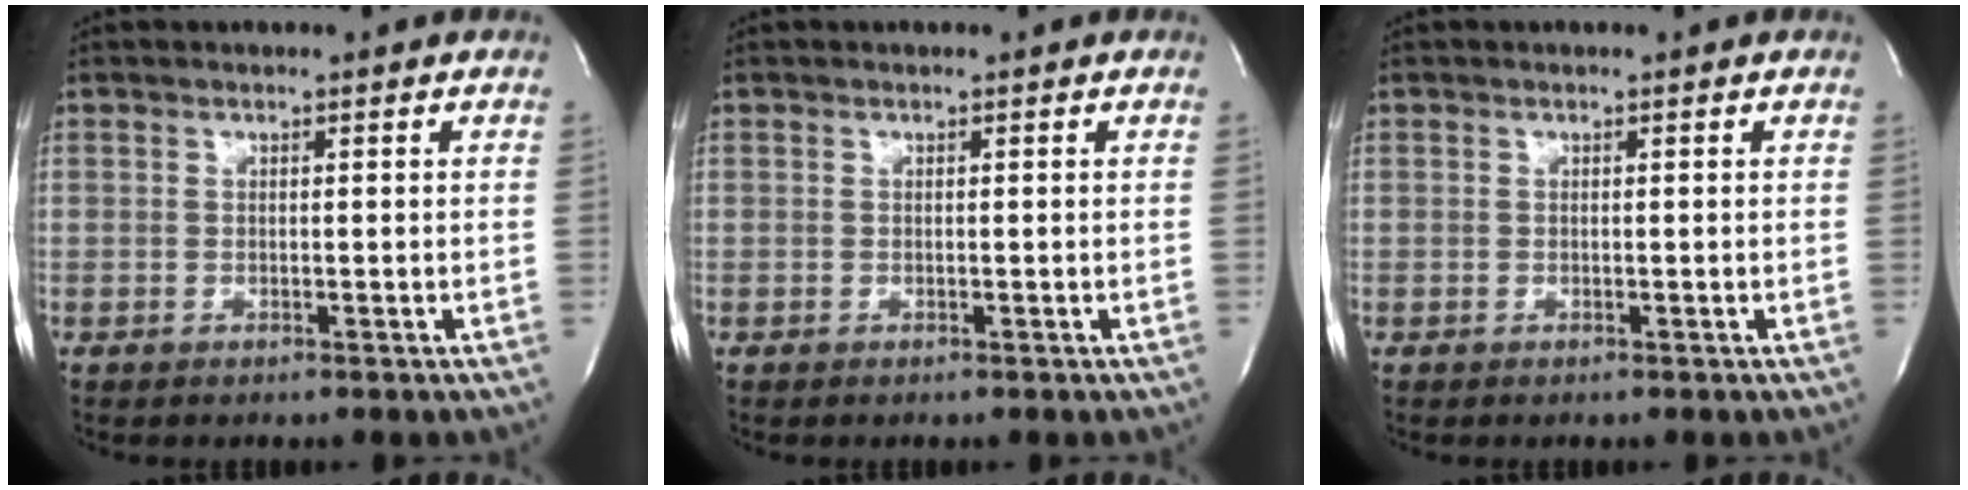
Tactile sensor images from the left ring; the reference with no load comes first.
{"total": 0.0}
{"total": 0.0}